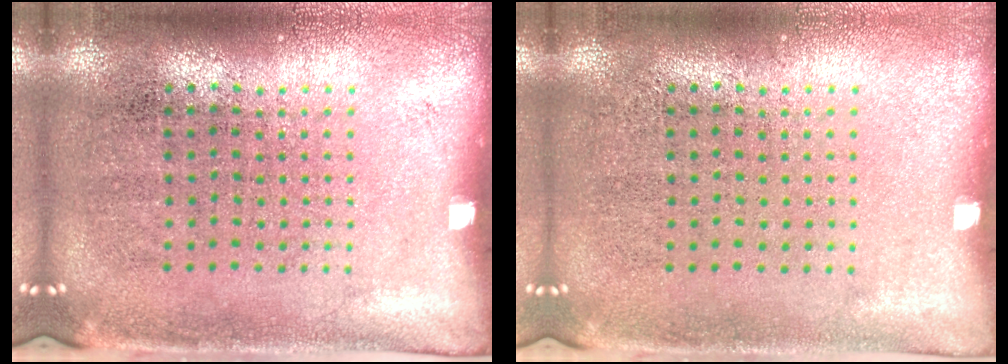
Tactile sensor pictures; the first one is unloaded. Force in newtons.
{"total": 0.0}